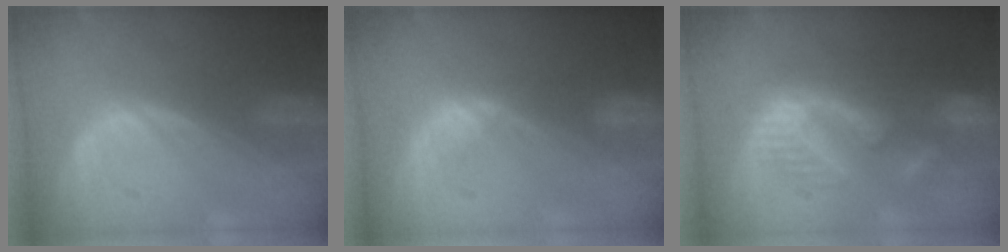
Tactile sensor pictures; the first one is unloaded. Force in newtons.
{"total": 2.6, "press": 2.5, "slide": 0.8}
{"total": 11.0, "press": 9.6, "slide": 5.2}